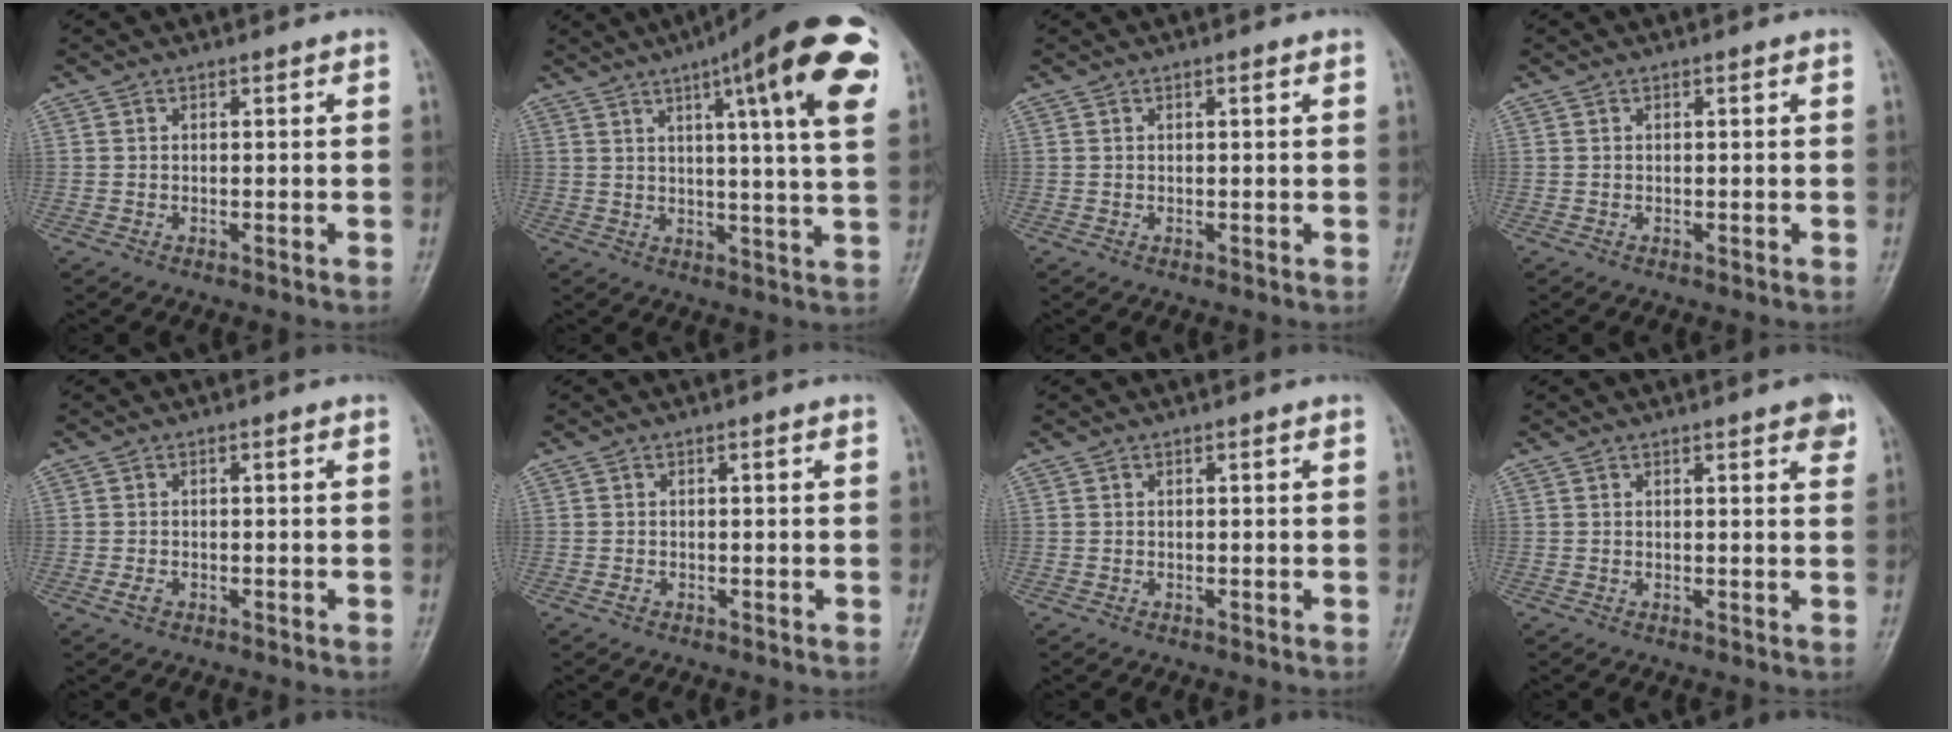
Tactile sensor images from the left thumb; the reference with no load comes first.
{"total": 20.8, "force": [9.1, 3.4, 18.4], "torque": [-0.239, -0.015, 0.117]}
{"total": 0.7, "force": [0.3, 0.1, 0.6], "torque": [-0.010, 0.001, 0.003]}
{"total": 0.0}
{"total": 1.4, "force": [-0.6, 0.8, 0.9], "torque": [-0.021, 0.003, -0.012]}
{"total": 0.7, "force": [-0.2, 0.4, 0.5], "torque": [-0.009, 0.004, -0.004]}
{"total": 0.0}
{"total": 3.4, "force": [2.0, 0.9, 2.6], "torque": [-0.024, -0.005, 0.019]}